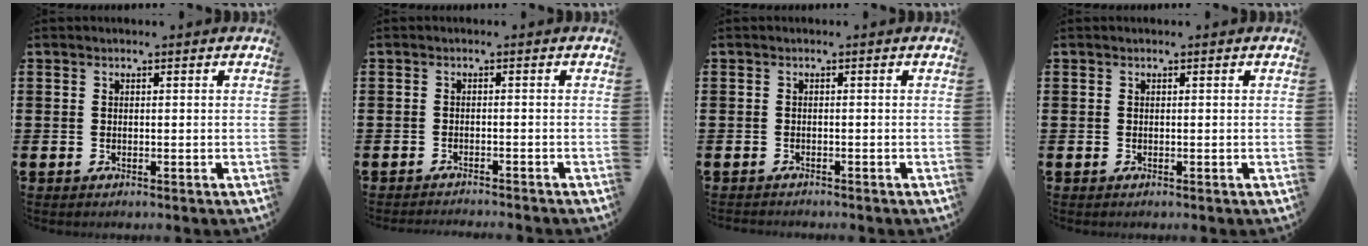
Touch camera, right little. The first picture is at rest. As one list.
[{"total": 1.1, "force": [-1.1, -0.2, -0.1], "torque": [0.001, 0.002, -0.023]}, {"total": 0.5, "force": [-0.5, 0.0, 0.0], "torque": [0.000, -0.003, -0.011]}, {"total": 0.0}]